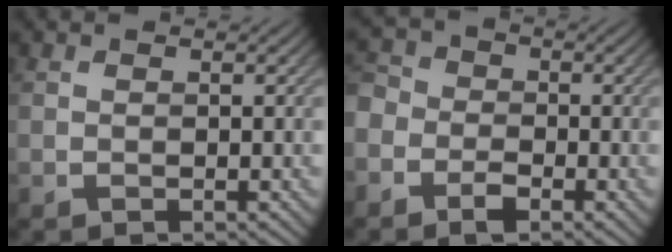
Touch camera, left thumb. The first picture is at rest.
{"total": 5.2, "force": [-2.7, 3.7, 2.5], "torque": [-0.051, -0.004, -0.064]}